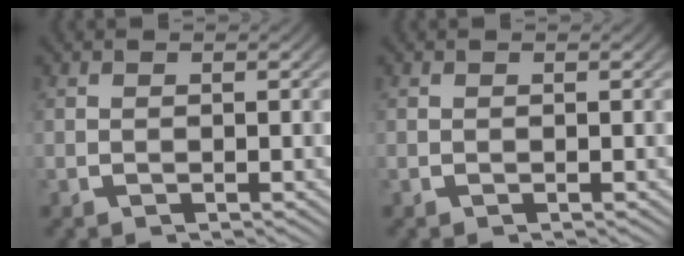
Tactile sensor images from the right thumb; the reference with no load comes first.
{"total": 0.0}